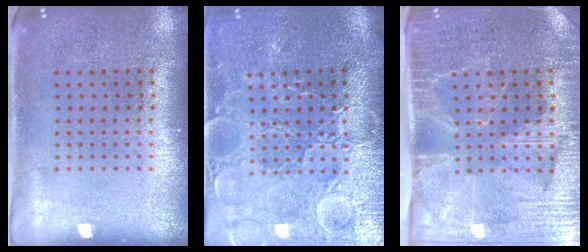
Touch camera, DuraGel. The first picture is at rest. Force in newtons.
{"total": 3.8, "press": 3.6, "slide": 1.1}
{"total": 4.0, "press": 3.5, "slide": 2.1}